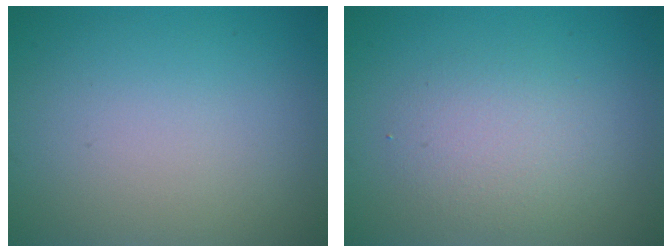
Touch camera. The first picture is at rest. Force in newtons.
{"total": 2.8, "press": 2.8, "slide": 0.2}